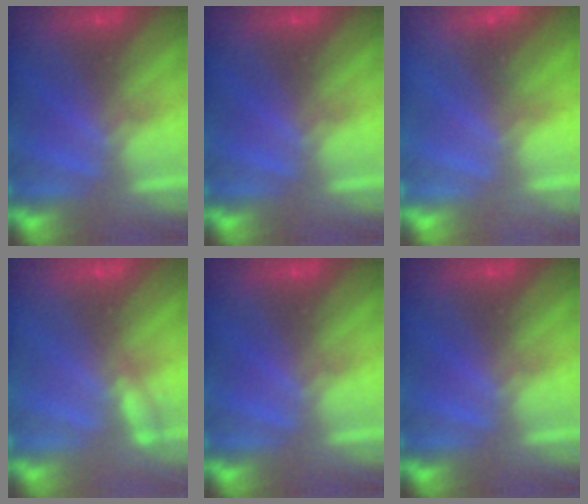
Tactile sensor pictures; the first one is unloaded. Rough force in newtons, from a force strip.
{"total": 0.0}
{"total": 2.4}
{"total": 2.2}
{"total": 0.0}
{"total": 0.0}